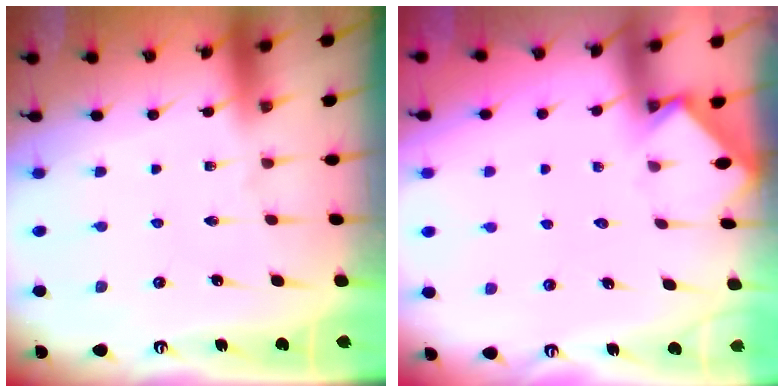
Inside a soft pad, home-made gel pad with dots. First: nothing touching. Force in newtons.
{"total": 3.4, "press": 3.4, "slide": 0.4}